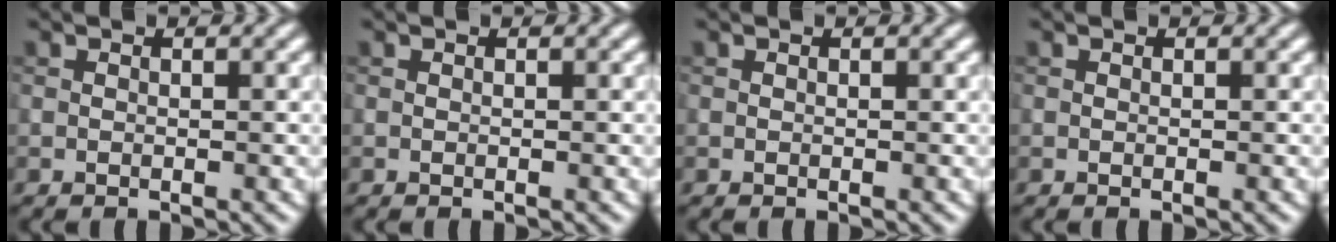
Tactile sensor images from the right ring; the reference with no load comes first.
{"total": 0.0}
{"total": 0.0}
{"total": 0.0}